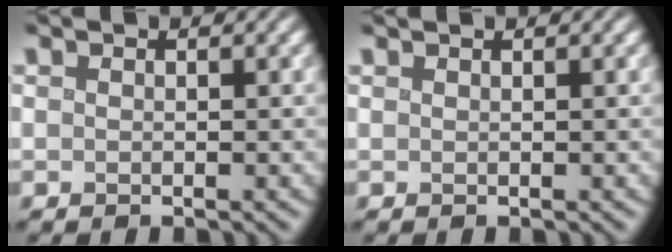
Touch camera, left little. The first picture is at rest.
{"total": 0.5, "force": [0.5, 0.1, 0.1], "torque": [0.001, -0.001, 0.003]}